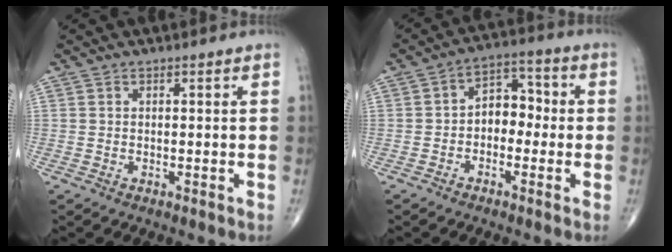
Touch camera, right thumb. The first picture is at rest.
{"total": 7.0, "force": [-0.9, 4.9, 4.9], "torque": [-0.044, 0.033, -0.030]}